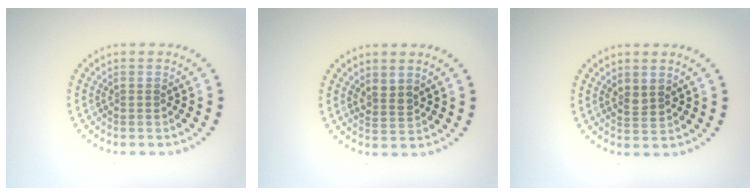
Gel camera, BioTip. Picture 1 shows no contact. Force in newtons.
{"total": 1.4, "press": 1.2, "slide": 0.8}
{"total": 1.4, "press": 1.2, "slide": 0.7}